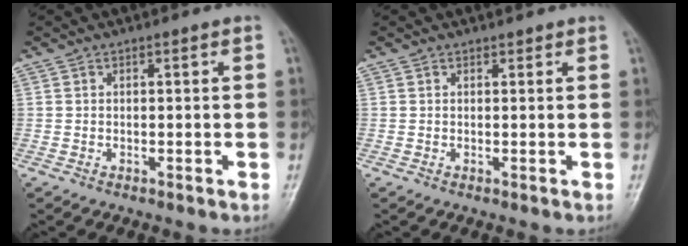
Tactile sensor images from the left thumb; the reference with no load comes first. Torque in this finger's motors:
{"motor_torque": [0.15, 0.00, -0.32, 0.08, 0.00]}